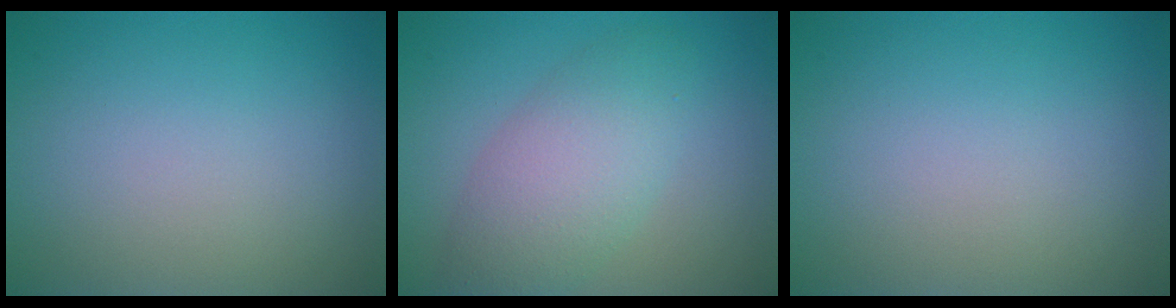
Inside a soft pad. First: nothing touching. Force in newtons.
{"total": 5.2, "press": 5.2, "slide": 0.3}
{"total": 0.0}